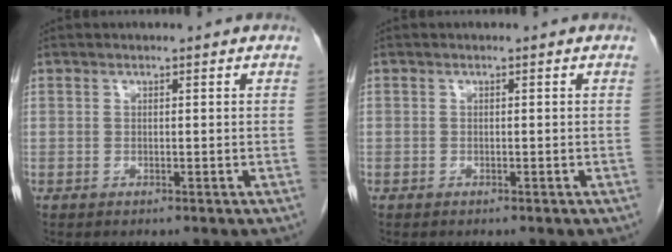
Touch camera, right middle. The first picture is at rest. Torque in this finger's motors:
{"motor_torque": [0.98, -1.16, 0.04, -0.13]}